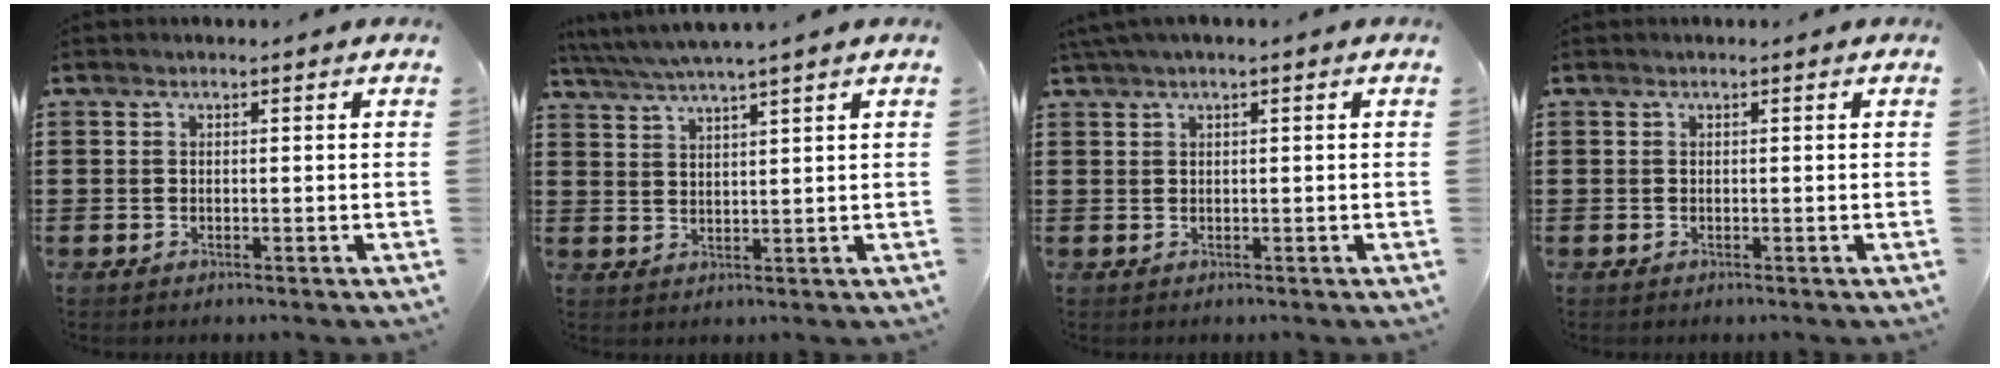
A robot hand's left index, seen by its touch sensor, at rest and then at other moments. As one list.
[{"total": 4.0, "force": [3.4, -0.7, 1.8], "torque": [-0.046, -0.013, 0.061]}, {"total": 1.2, "force": [0.4, 0.0, 1.2], "torque": [-0.020, -0.002, 0.009]}, {"total": 0.0}]